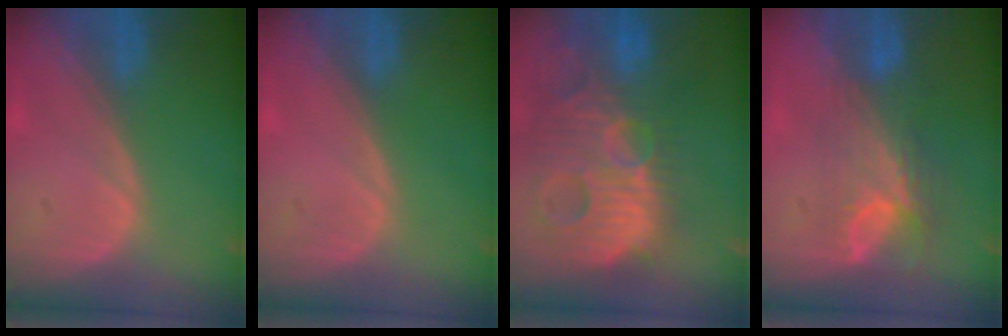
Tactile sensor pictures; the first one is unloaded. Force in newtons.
{"total": 0.0}
{"total": 14.6, "press": 12.7, "slide": 7.3}
{"total": 7.9, "press": 6.6, "slide": 4.2}